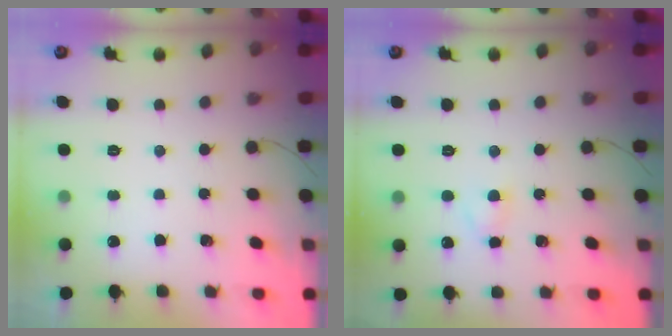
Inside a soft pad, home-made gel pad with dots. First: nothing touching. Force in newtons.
{"total": 2.6, "press": 2.3, "slide": 1.0}